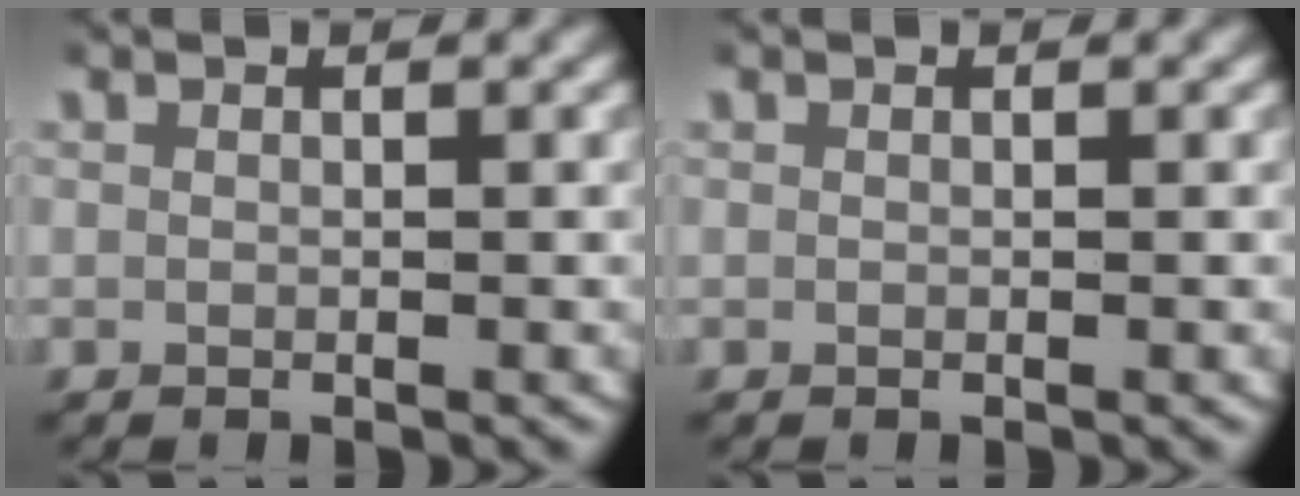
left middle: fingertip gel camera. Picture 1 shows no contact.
{"total": 0.0}